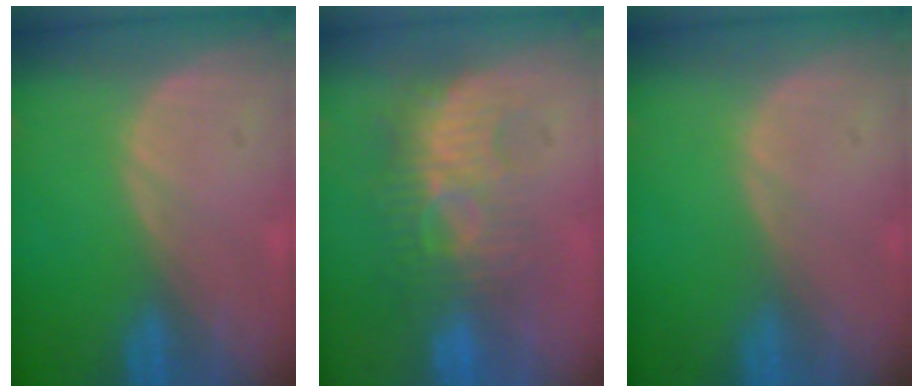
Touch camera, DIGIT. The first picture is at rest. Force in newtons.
{"total": 8.6, "press": 8.1, "slide": 2.9}
{"total": 0.0}